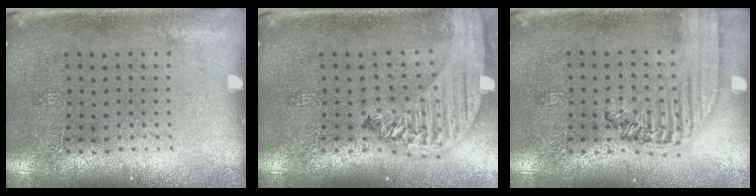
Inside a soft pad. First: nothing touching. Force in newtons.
{"total": 3.2, "press": 2.5, "slide": 2.0}
{"total": 1.5, "press": 1.4, "slide": 0.5}